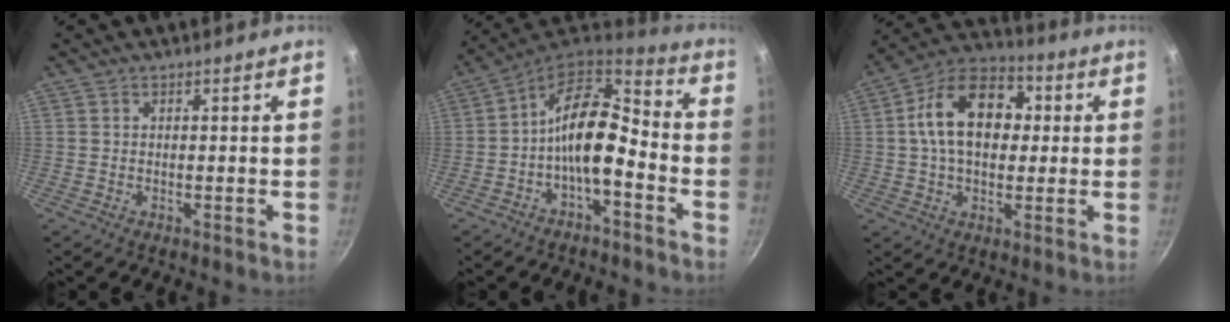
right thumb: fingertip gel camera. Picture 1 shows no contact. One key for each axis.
{"total": 13.0, "fx": -3.8, "fy": 6.6, "fz": 10.5, "tx": -0.167, "ty": 0.065, "tz": -0.078}
{"total": 16.2, "fx": 2.2, "fy": 10.8, "fz": 11.9, "tx": -0.160, "ty": 0.026, "tz": 0.017}